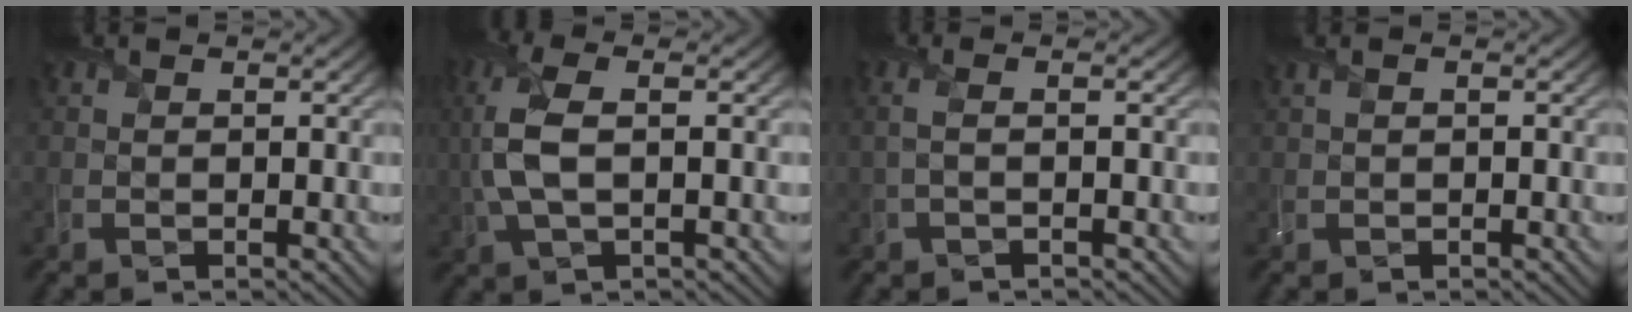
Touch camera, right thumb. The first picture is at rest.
{"total": 7.4, "force": [0.0, 3.1, 6.7], "torque": [-0.179, 0.004, -0.001]}
{"total": 1.7, "force": [-0.2, -0.1, 1.7], "torque": [-0.034, 0.006, -0.008]}
{"total": 0.9, "force": [0.1, 0.2, 0.9], "torque": [-0.023, 0.005, 0.005]}